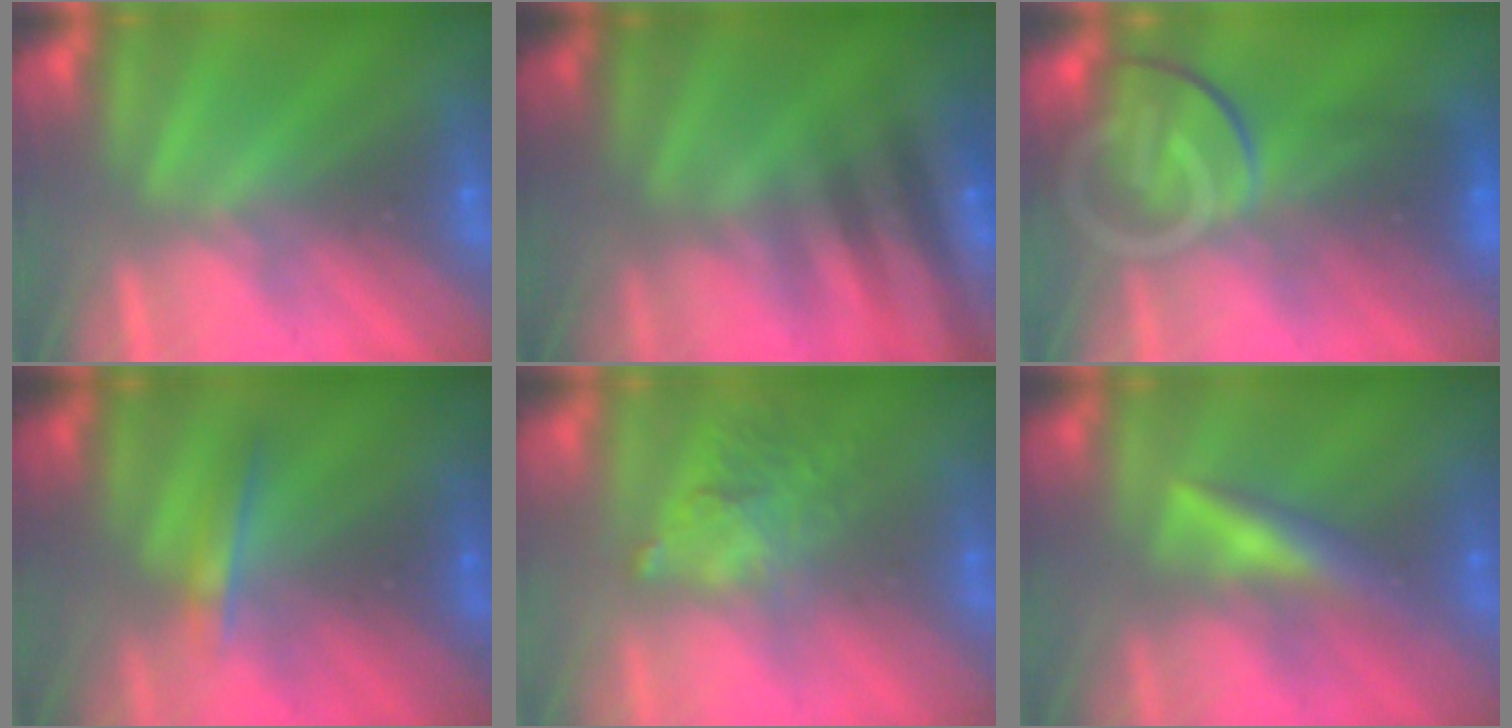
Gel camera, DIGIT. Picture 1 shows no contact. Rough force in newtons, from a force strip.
{"total": 3.1}
{"total": 7.6}
{"total": 1.6}
{"total": 3.0}
{"total": 2.4}